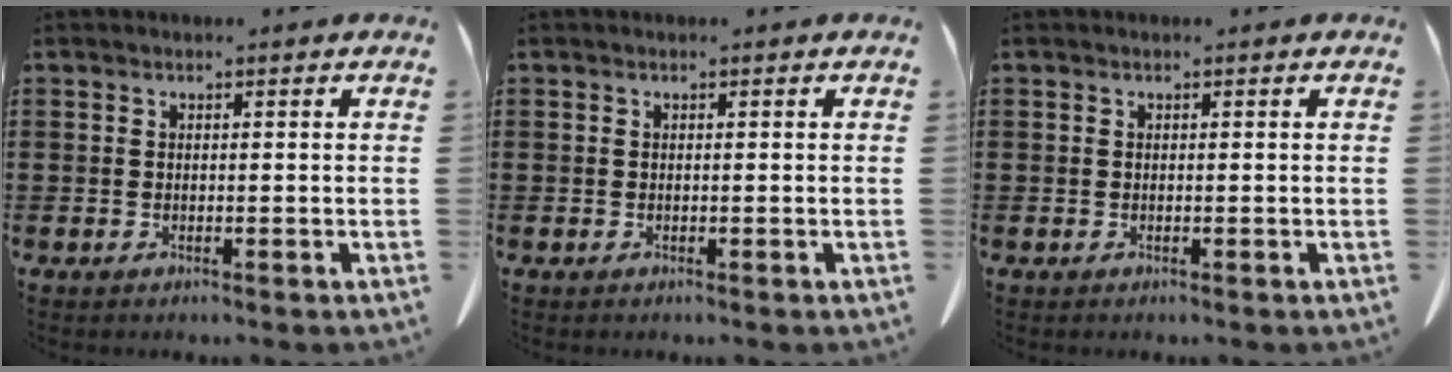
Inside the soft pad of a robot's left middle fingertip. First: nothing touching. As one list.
[{"total": 0.0}, {"total": 0.0}]